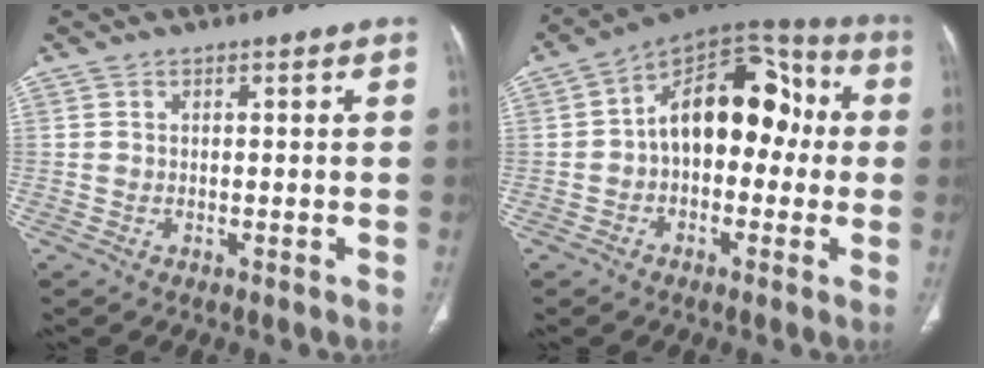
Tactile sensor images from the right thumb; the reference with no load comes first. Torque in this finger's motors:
{"motor_torque": [1.68, 2.52, 1.18, -0.32, 0.17]}